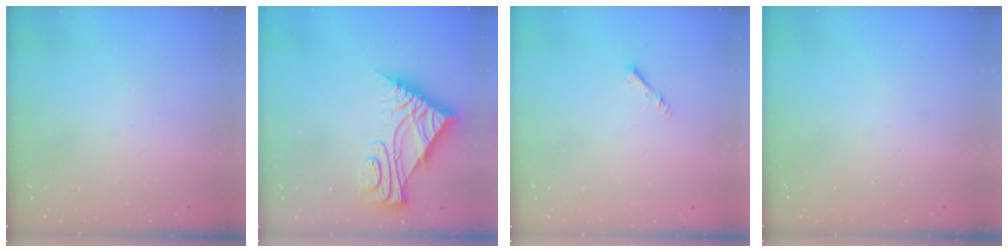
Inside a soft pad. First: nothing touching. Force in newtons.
{"total": 8.3, "press": 8.3, "slide": 0.5}
{"total": 1.6, "press": 1.6, "slide": 0.3}
{"total": 0.0}